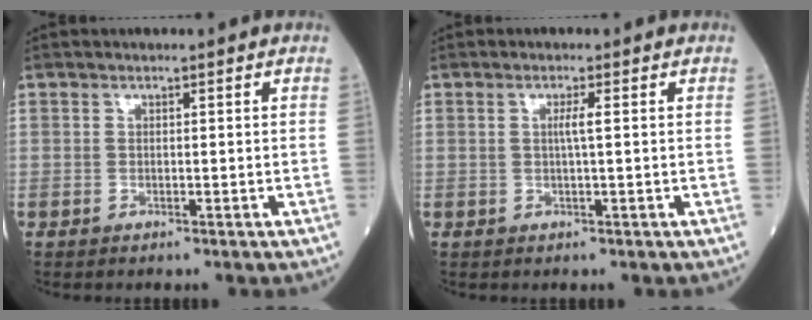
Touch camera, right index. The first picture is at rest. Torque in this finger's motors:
{"motor_torque": [0.32, 0.06, 0.13, 0.05]}